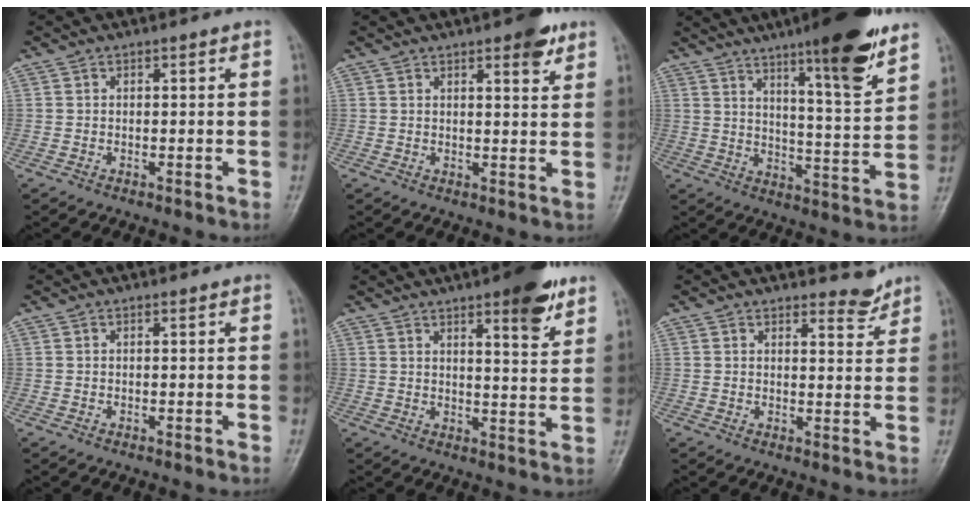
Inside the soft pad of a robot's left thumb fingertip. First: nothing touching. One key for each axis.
{"total": 5.2, "fx": 3.1, "fy": 1.6, "fz": 3.9, "tx": -0.040, "ty": -0.013, "tz": 0.037}
{"total": 16.4, "fx": 10.6, "fy": 2.2, "fz": 12.2, "tx": -0.165, "ty": -0.063, "tz": 0.163}
{"total": 0.0}
{"total": 9.7, "fx": 5.9, "fy": 2.3, "fz": 7.3, "tx": -0.085, "ty": -0.031, "tz": 0.078}
{"total": 3.3, "fx": 3.1, "fy": 1.0, "fz": 0.6, "tx": 0.005, "ty": -0.030, "tz": 0.042}